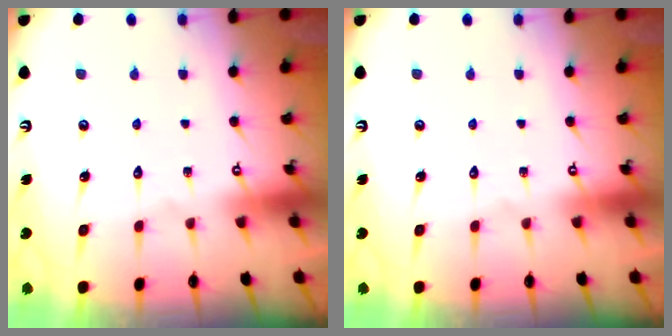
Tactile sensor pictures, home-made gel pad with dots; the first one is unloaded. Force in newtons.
{"total": 0.0}